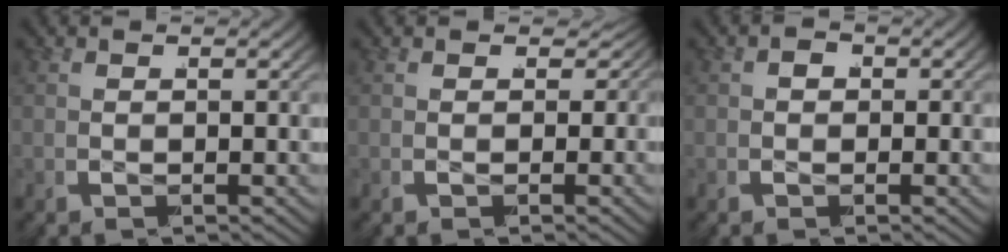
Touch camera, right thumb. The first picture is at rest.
{"total": 3.0, "force": [0.4, 2.2, 2.0], "torque": [-0.031, -0.009, 0.007]}
{"total": 1.9, "force": [-0.5, 1.6, 1.0], "torque": [-0.021, -0.009, -0.005]}